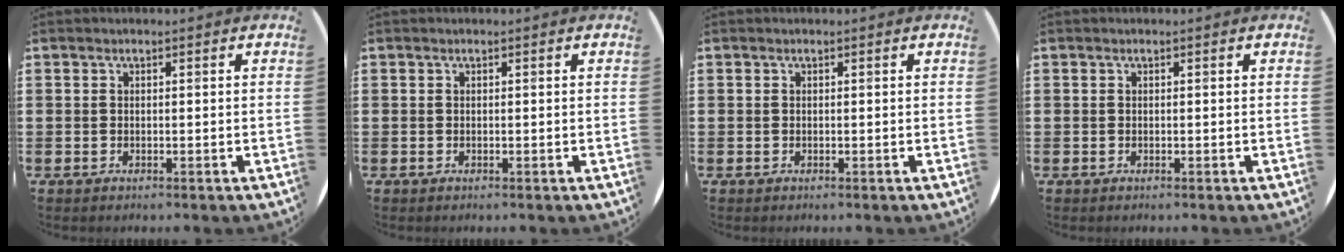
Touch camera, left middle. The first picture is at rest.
{"total": 0.0}
{"total": 0.0}
{"total": 0.0}